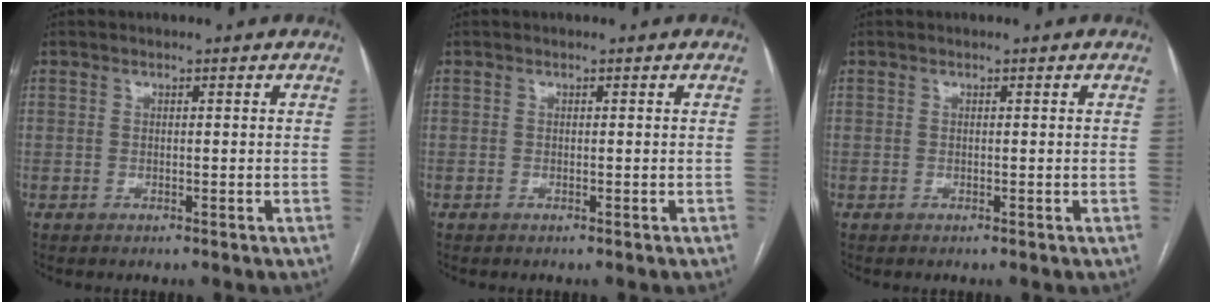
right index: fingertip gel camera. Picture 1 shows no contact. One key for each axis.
{"total": 0.0}
{"total": 0.0}